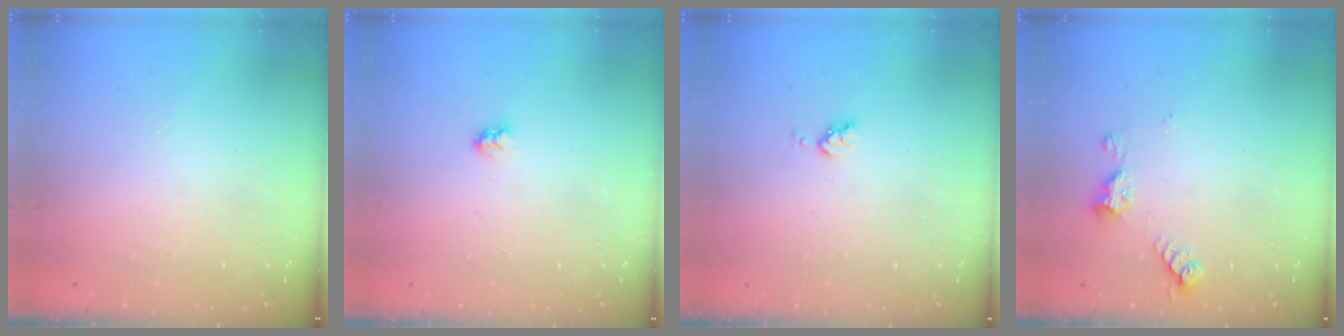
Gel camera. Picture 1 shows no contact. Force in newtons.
{"total": 3.0, "press": 3.0, "slide": 0.3}
{"total": 4.0, "press": 4.0, "slide": 0.5}
{"total": 5.9, "press": 5.9, "slide": 0.9}